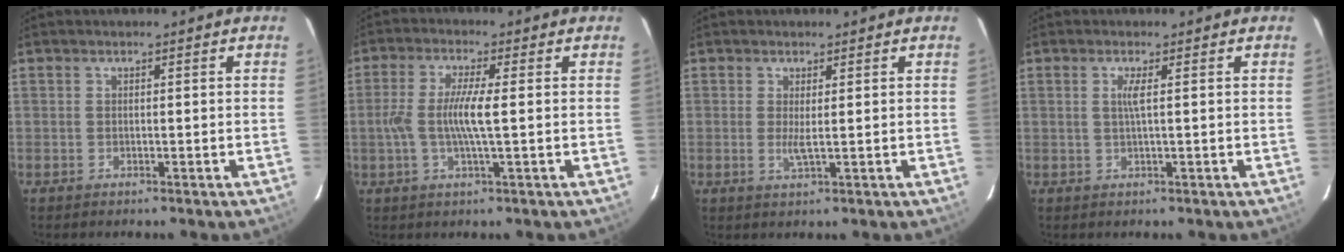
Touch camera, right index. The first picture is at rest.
{"total": 7.2, "force": [-0.5, 0.6, 7.2], "torque": [-0.142, -0.001, -0.010]}
{"total": 2.2, "force": [0.2, 0.0, 2.2], "torque": [-0.041, -0.006, 0.002]}
{"total": 1.7, "force": [0.3, -0.4, 1.6], "torque": [-0.031, -0.001, 0.006]}